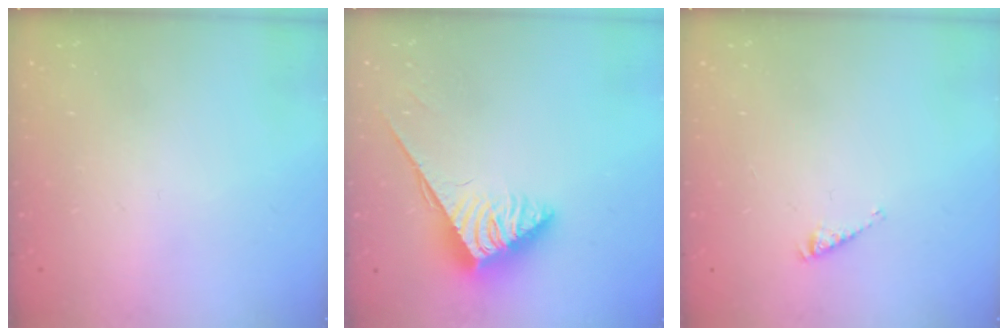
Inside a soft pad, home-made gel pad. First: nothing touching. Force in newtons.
{"total": 4.0, "press": 3.9, "slide": 0.6}
{"total": 2.9, "press": 2.9, "slide": 0.4}